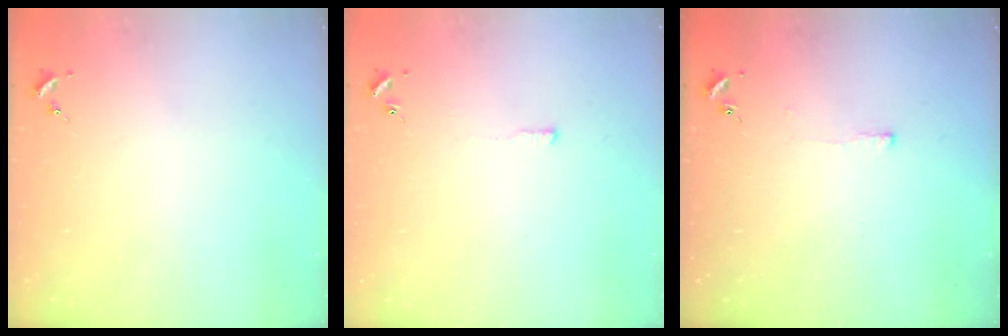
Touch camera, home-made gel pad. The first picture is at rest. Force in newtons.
{"total": 2.9, "press": 2.9, "slide": 0.5}
{"total": 2.4, "press": 2.4, "slide": 0.5}